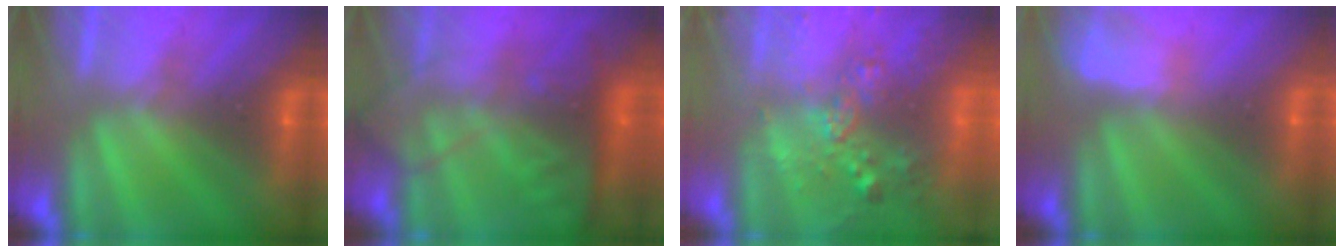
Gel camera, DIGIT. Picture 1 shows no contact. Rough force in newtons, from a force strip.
{"total": 6.5}
{"total": 8.1}
{"total": 2.9}